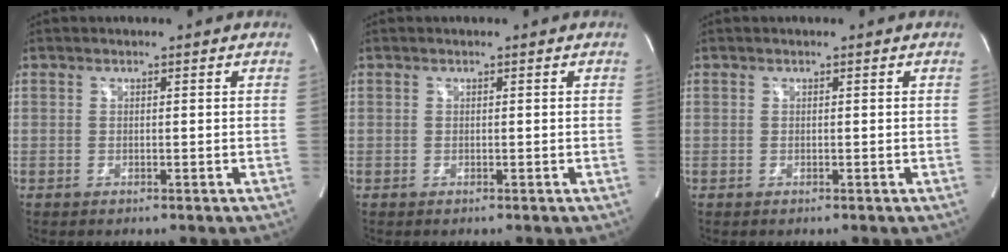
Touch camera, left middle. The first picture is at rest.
{"total": 0.0}
{"total": 0.0}